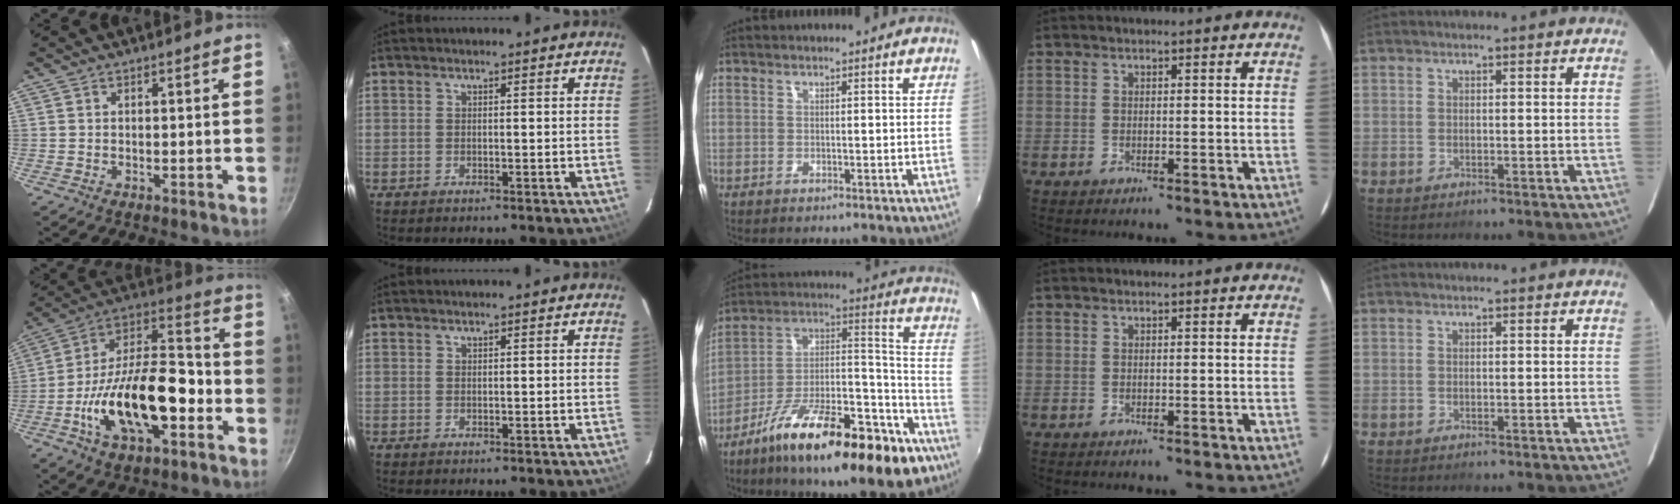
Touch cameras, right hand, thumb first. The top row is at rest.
{"thumb": {"total": 22.8, "force": [-6.6, 11.0, 18.8], "torque": [-0.302, 0.049, -0.119]}, "middle": {"total": 26.7, "force": [-16.3, 8.6, 19.3], "torque": [-0.292, -0.008, -0.259]}}